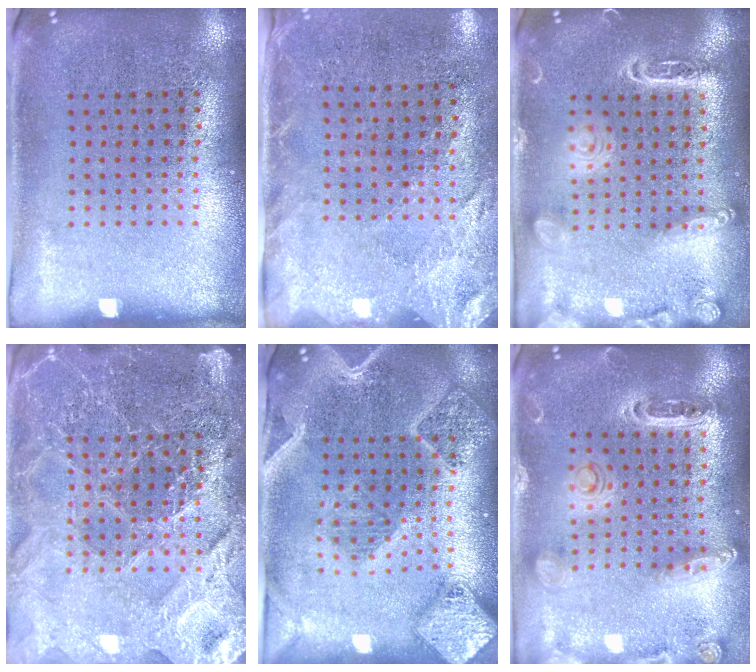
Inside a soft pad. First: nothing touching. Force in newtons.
{"total": 2.6, "press": 2.1, "slide": 1.6}
{"total": 1.9, "press": 1.9, "slide": 0.1}
{"total": 4.4, "press": 4.1, "slide": 1.7}
{"total": 2.8, "press": 2.4, "slide": 1.4}
{"total": 1.3, "press": 1.3, "slide": 0.2}